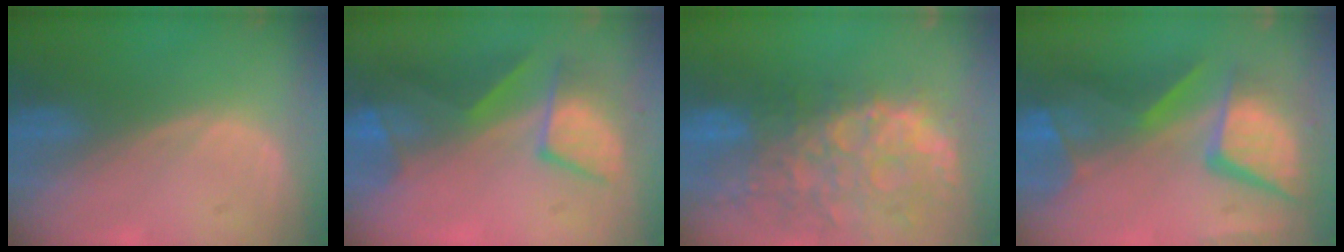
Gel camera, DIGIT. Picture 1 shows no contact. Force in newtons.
{"total": 7.8, "press": 7.7, "slide": 1.2}
{"total": 13.7, "press": 11.0, "slide": 8.1}
{"total": 12.8, "press": 10.4, "slide": 7.4}